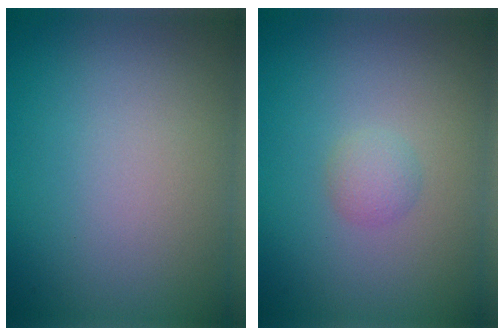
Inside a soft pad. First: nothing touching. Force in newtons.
{"total": 1.3, "press": 1.3, "slide": 0.1}